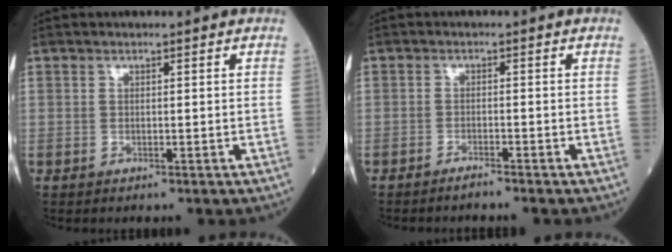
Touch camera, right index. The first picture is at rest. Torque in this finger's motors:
{"motor_torque": [-0.28, -0.15, -0.07, -0.02]}